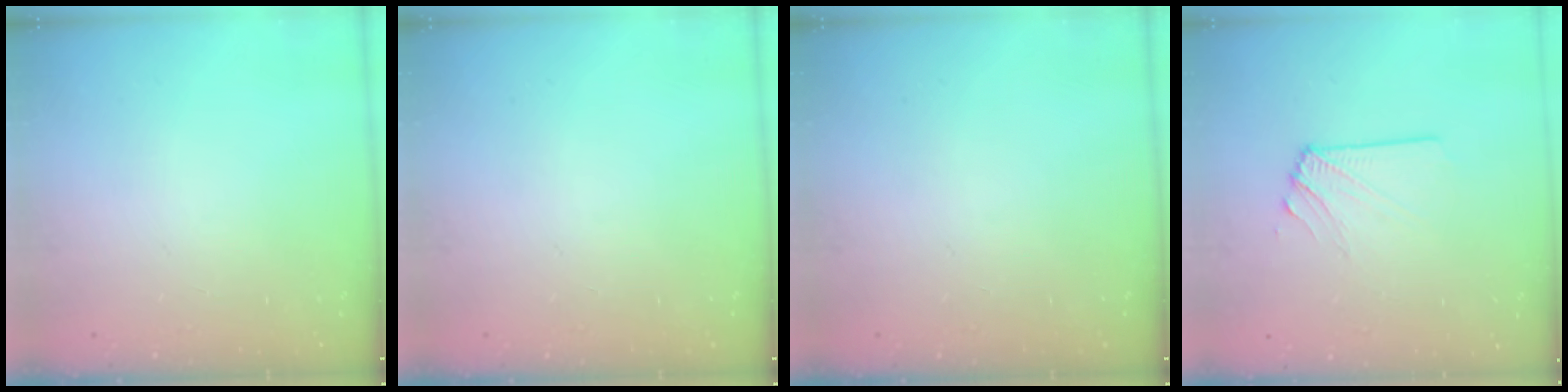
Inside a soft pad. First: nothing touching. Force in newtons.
{"total": 0.0}
{"total": 0.0}
{"total": 2.9, "press": 2.8, "slide": 0.5}